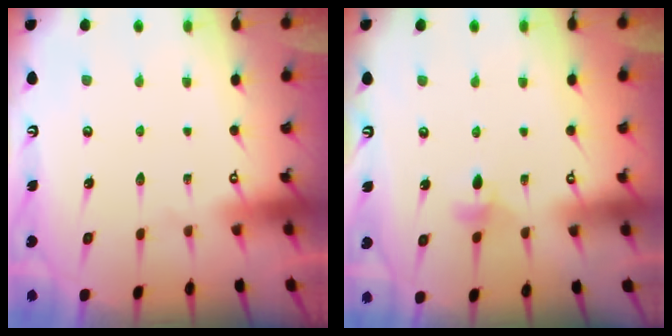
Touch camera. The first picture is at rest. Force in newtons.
{"total": 5.4, "press": 5.3, "slide": 0.6}